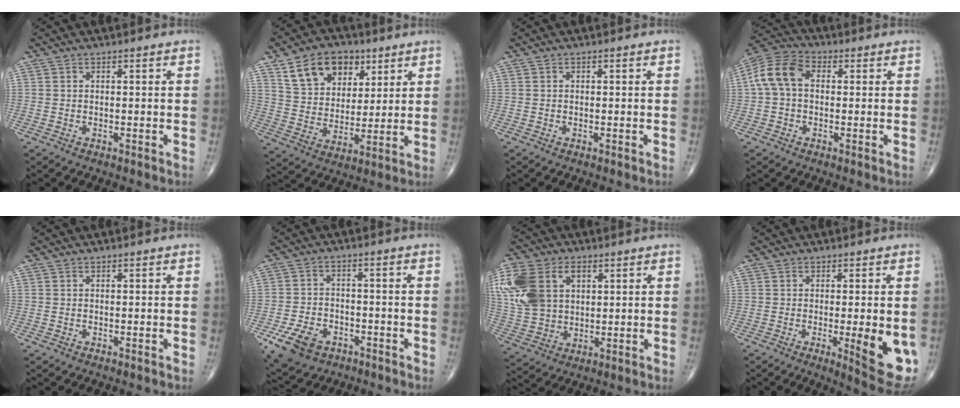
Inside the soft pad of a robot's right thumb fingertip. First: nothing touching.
{"total": 14.3, "force": [7.4, 9.8, 7.3], "torque": [-0.088, -0.024, 0.136]}
{"total": 0.0}
{"total": 9.6, "force": [0.9, 6.7, 6.8], "torque": [-0.135, 0.033, 0.007]}
{"total": 0.0}
{"total": 9.5, "force": [-4.8, 6.5, 5.0], "torque": [-0.085, 0.018, -0.077]}
{"total": 17.5, "force": [5.0, 12.4, 11.3], "torque": [-0.249, 0.005, 0.101]}
{"total": 10.2, "force": [-1.8, 2.5, 9.7], "torque": [-0.122, -0.023, -0.018]}